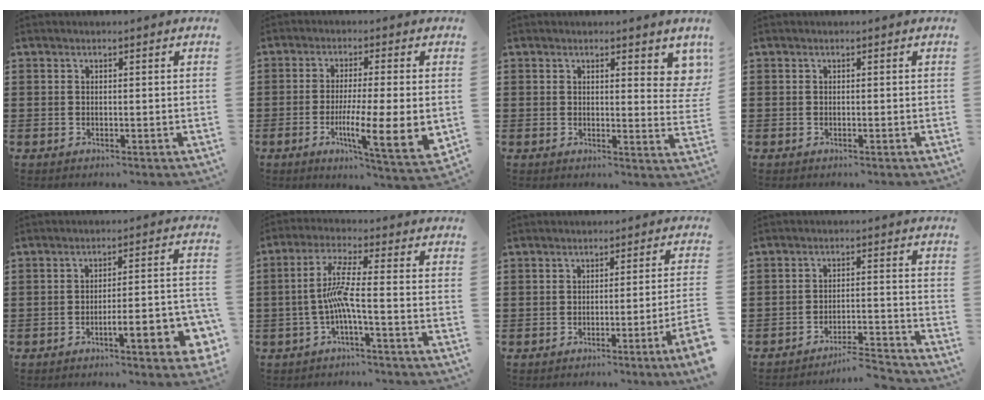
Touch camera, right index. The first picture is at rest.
{"total": 9.9, "force": [-2.1, 1.6, 9.6], "torque": [-0.146, -0.019, -0.031]}
{"total": 3.5, "force": [2.6, 1.2, 2.0], "torque": [-0.023, -0.007, 0.043]}
{"total": 0.0}
{"total": 7.1, "force": [-4.1, 1.2, 5.8], "torque": [-0.085, -0.011, -0.074]}
{"total": 6.5, "force": [-2.1, 0.0, 6.1], "torque": [-0.137, -0.010, -0.051]}
{"total": 2.8, "force": [-1.8, -1.0, 1.9], "torque": [-0.033, -0.010, -0.036]}
{"total": 4.5, "force": [-4.4, 0.0, 1.1], "torque": [-0.022, -0.003, -0.089]}